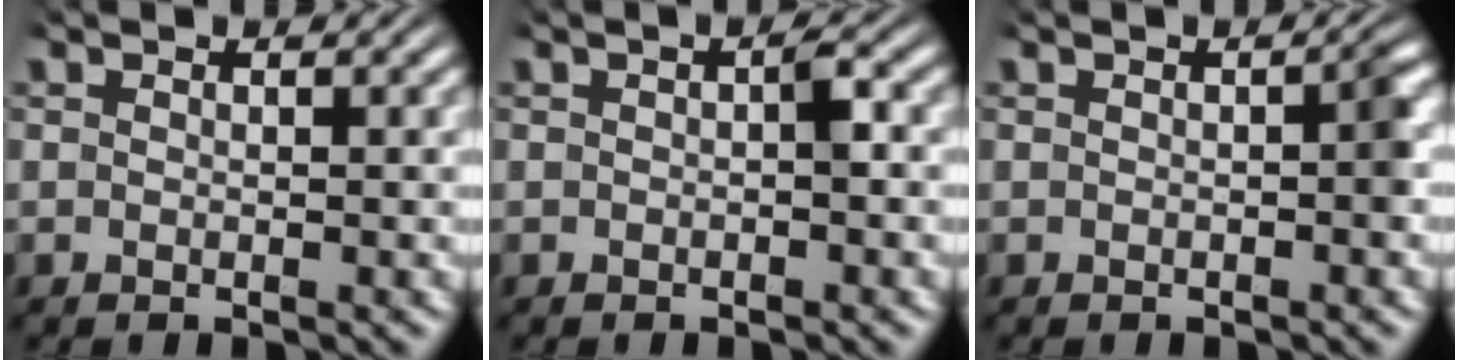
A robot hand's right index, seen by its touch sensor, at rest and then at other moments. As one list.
[{"total": 0.9, "force": [-0.2, 0.0, 0.9], "torque": [-0.014, 0.000, -0.002]}, {"total": 1.3, "force": [-0.2, 0.1, 1.2], "torque": [-0.013, 0.006, -0.006]}]